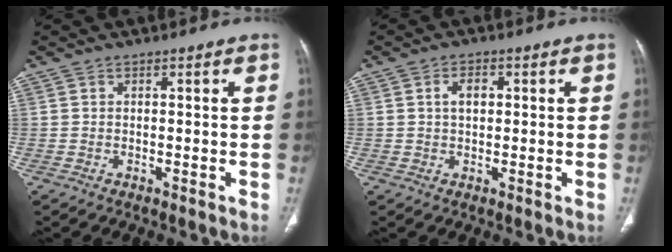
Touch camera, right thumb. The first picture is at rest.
{"total": 3.1, "force": [0.7, 1.9, 2.4], "torque": [-0.036, 0.003, 0.011]}